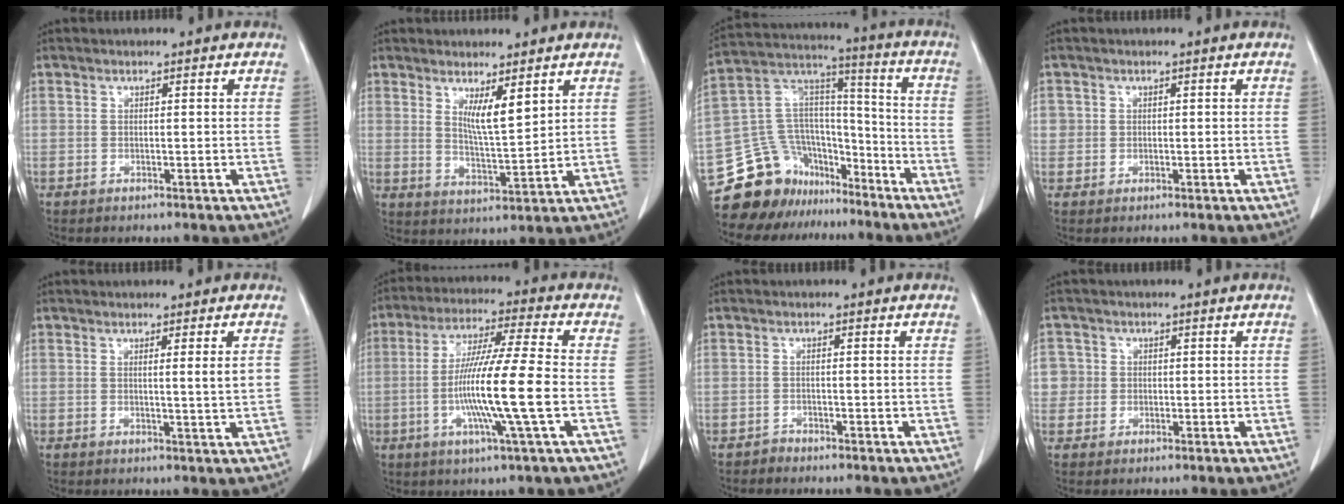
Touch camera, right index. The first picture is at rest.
{"total": 5.2, "force": [2.8, 0.5, 4.4], "torque": [-0.078, -0.018, 0.057]}
{"total": 16.4, "force": [-12.9, 9.3, 4.1], "torque": [-0.085, 0.082, -0.223]}
{"total": 1.6, "force": [0.2, 1.6, 0.2], "torque": [0.012, 0.007, 0.005]}
{"total": 2.7, "force": [0.6, -0.4, 2.6], "torque": [-0.041, -0.005, 0.008]}
{"total": 13.3, "force": [-2.4, -1.0, 13.0], "torque": [-0.245, -0.008, -0.050]}
{"total": 0.8, "force": [-0.8, 0.2, -0.1], "torque": [0.002, -0.001, -0.016]}
{"total": 3.2, "force": [0.1, 3.2, -0.1], "torque": [0.017, 0.013, 0.002]}